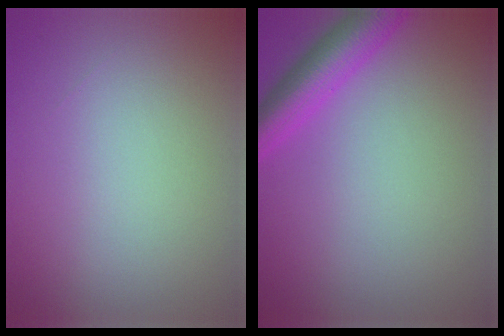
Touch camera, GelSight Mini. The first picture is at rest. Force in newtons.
{"total": 4.2, "press": 4.2, "slide": 0.2}